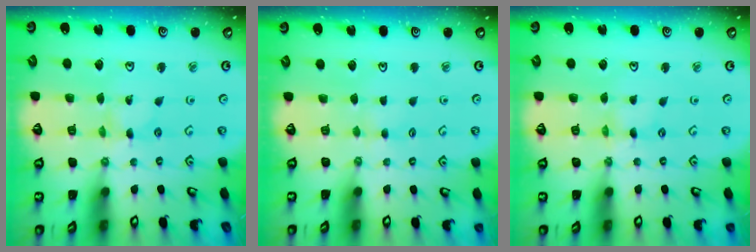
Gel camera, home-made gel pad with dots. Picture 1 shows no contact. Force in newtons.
{"total": 1.8, "press": 1.7, "slide": 0.3}
{"total": 0.0}